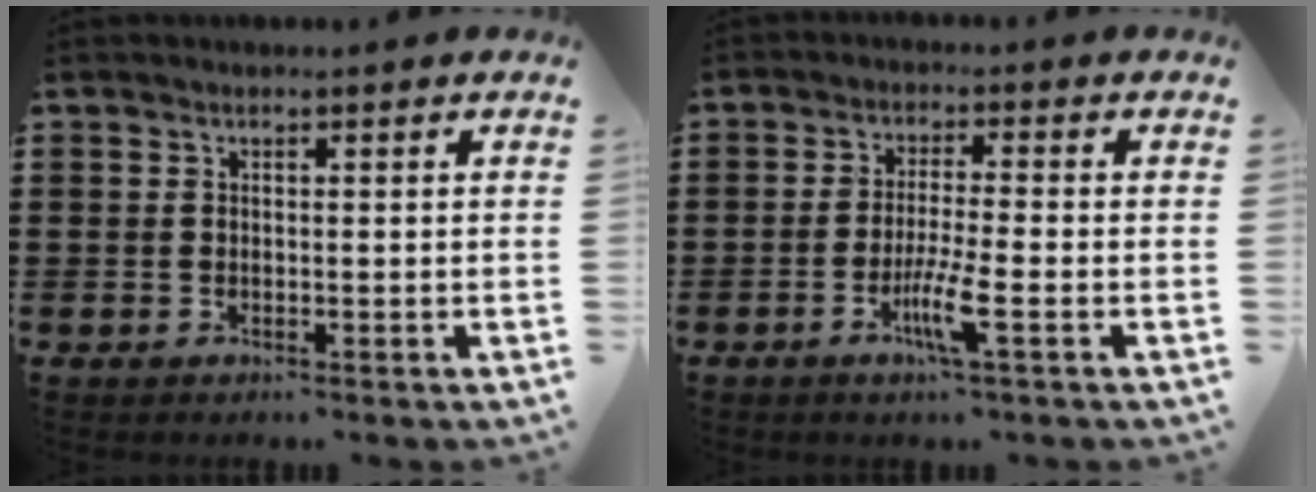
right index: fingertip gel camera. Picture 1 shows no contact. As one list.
[{"total": 5.8, "force": [-2.4, 0.1, 5.3], "torque": [-0.099, -0.014, -0.045]}]